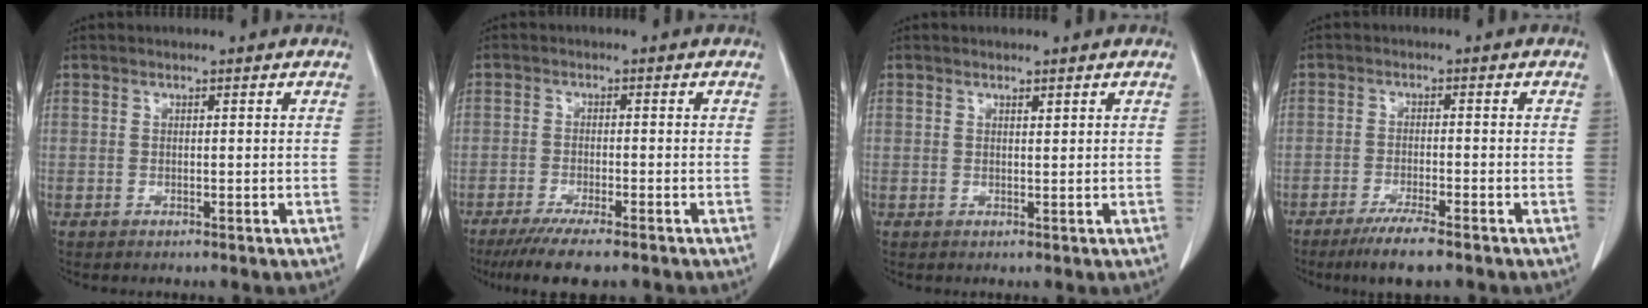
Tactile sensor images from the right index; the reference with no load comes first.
{"total": 7.6, "force": [-5.9, 1.2, 4.6], "torque": [-0.069, -0.014, -0.091]}
{"total": 0.6, "force": [0.5, 0.0, 0.3], "torque": [-0.008, -0.003, 0.008]}
{"total": 6.2, "force": [-4.5, 0.2, 4.3], "torque": [-0.073, -0.014, -0.073]}